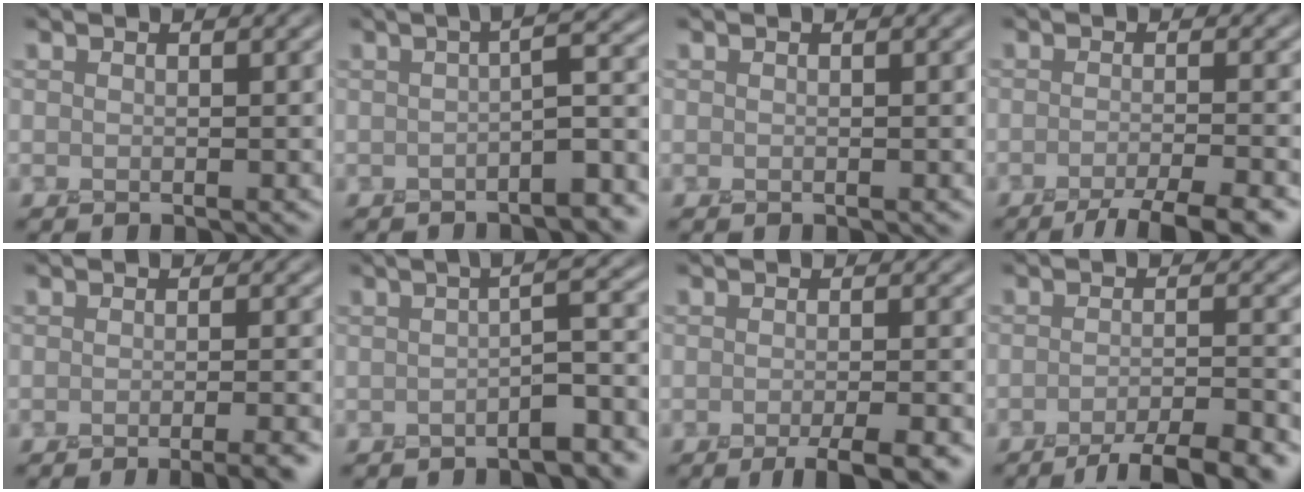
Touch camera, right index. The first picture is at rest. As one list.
[{"total": 6.2, "force": [-2.2, 1.6, 5.5], "torque": [-0.057, 0.015, -0.040]}, {"total": 0.0}, {"total": 5.6, "force": [-3.7, 1.2, 4.0], "torque": [-0.046, -0.002, -0.064]}, {"total": 4.3, "force": [-2.5, 1.1, 3.3], "torque": [-0.020, 0.007, -0.033]}, {"total": 6.3, "force": [-2.2, 1.7, 5.6], "torque": [-0.055, 0.017, -0.042]}, {"total": 4.9, "force": [-3.0, 1.0, 3.7], "torque": [-0.044, -0.003, -0.044]}, {"total": 6.3, "force": [-4.2, 1.4, 4.4], "torque": [-0.057, 0.001, -0.069]}]